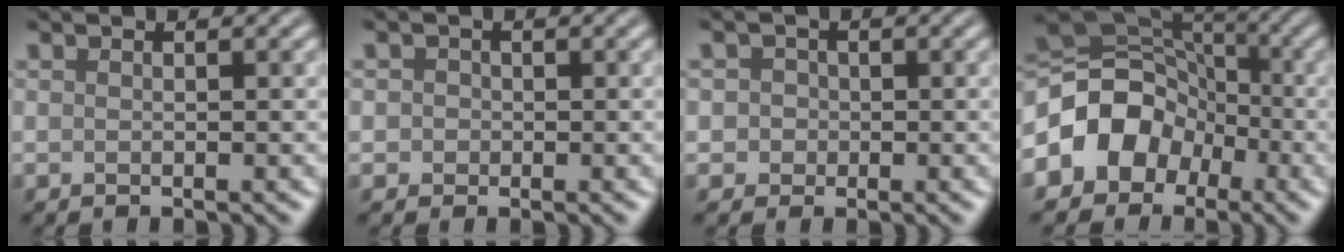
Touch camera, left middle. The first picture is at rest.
{"total": 2.3, "force": [0.7, 2.1, 0.7], "torque": [0.015, 0.018, -0.016]}
{"total": 3.1, "force": [0.7, 2.8, 0.9], "torque": [0.016, 0.028, -0.017]}
{"total": 8.7, "force": [-2.7, 7.1, 4.2], "torque": [-0.085, 0.011, -0.069]}